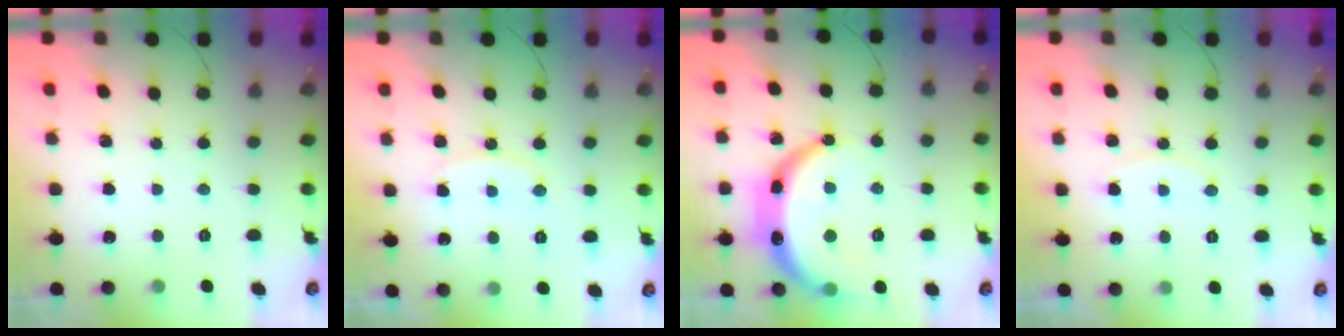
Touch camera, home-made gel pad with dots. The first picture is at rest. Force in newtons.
{"total": 10.2, "press": 10.1, "slide": 0.7}
{"total": 16.0, "press": 16.0, "slide": 1.0}
{"total": 4.9, "press": 4.8, "slide": 0.5}